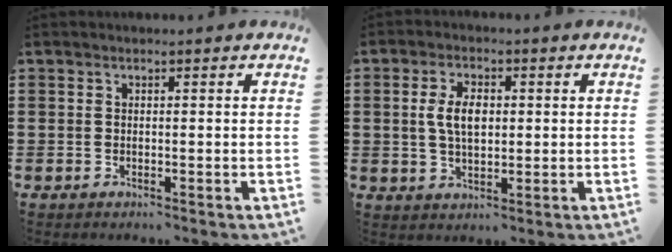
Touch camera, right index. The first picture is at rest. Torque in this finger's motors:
{"motor_torque": [1.11, 1.02, 0.65, 0.18]}